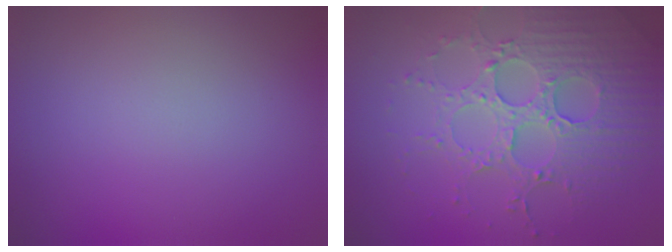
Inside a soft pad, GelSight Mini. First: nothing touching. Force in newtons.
{"total": 5.5, "press": 4.8, "slide": 2.7}